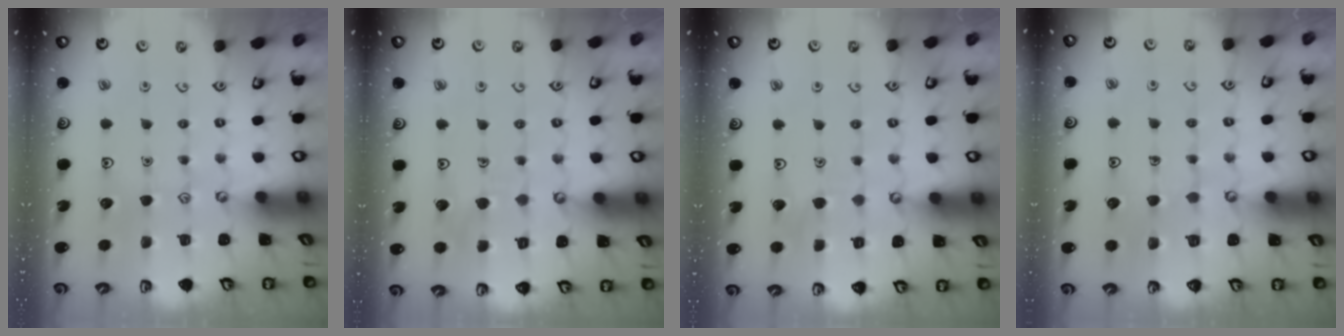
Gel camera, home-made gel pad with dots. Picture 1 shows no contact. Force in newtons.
{"total": 5.1, "press": 5.1, "slide": 0.3}
{"total": 2.7, "press": 2.7, "slide": 0.1}
{"total": 3.4, "press": 3.3, "slide": 0.3}